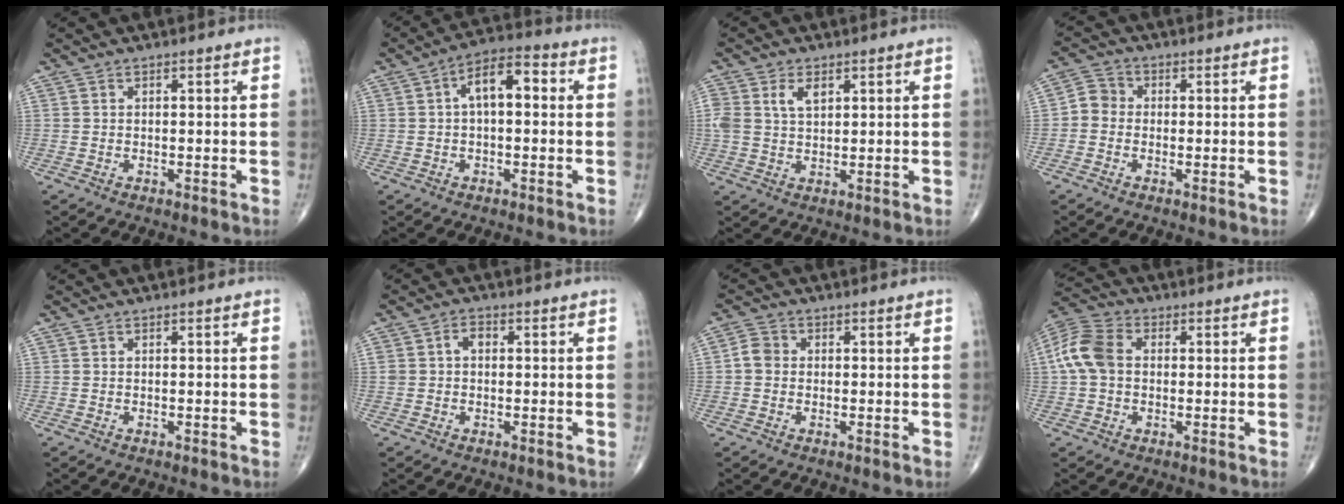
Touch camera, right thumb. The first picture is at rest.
{"total": 9.9, "force": [1.2, 5.0, 8.5], "torque": [-0.126, 0.035, 0.008]}
{"total": 5.1, "force": [2.0, 3.2, 3.6], "torque": [-0.068, 0.002, 0.042]}
{"total": 3.6, "force": [-0.7, 3.2, 1.5], "torque": [-0.012, 0.009, -0.028]}
{"total": 0.0}
{"total": 2.7, "force": [0.2, 2.0, 1.7], "torque": [-0.023, 0.013, 0.002]}
{"total": 3.0, "force": [-0.1, 2.6, 1.5], "torque": [-0.020, 0.008, -0.009]}
{"total": 9.4, "force": [0.5, 6.7, 6.5], "torque": [-0.138, 0.026, 0.002]}